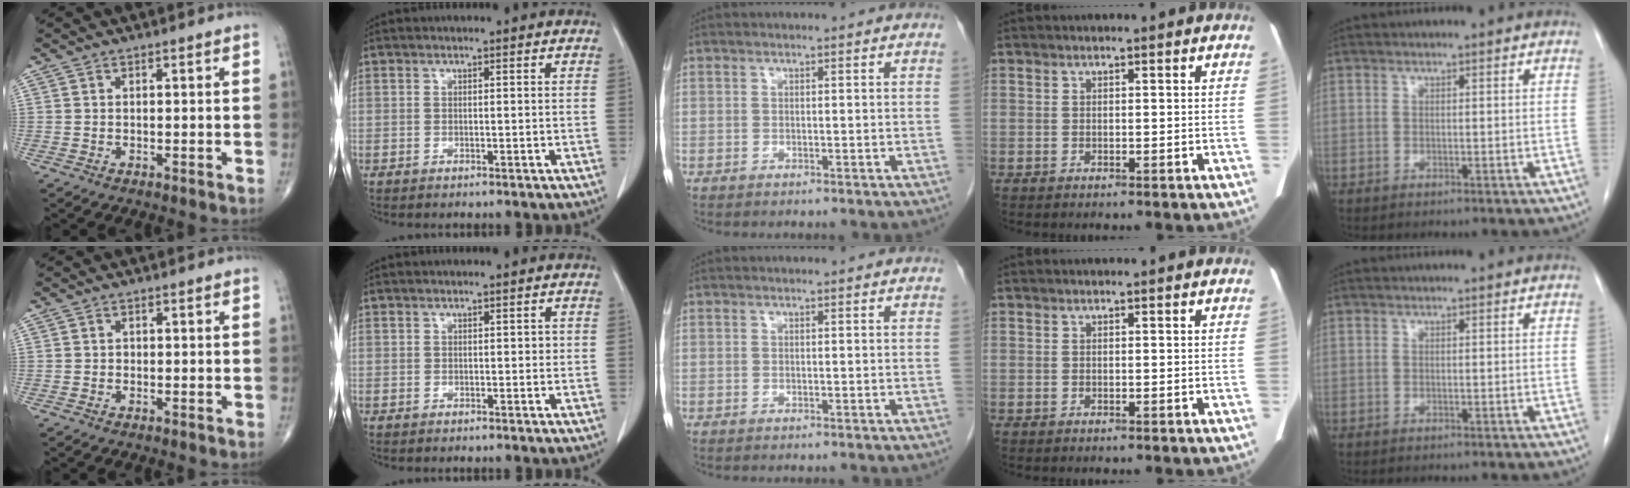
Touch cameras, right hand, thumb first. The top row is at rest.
{"thumb": {"total": 0.6, "force": [-0.1, 0.5, 0.2], "torque": [0.000, 0.002, -0.004]}, "index": {"total": 0.6, "force": [0.1, 0.5, 0.4], "torque": [-0.004, 0.003, 0.002]}}